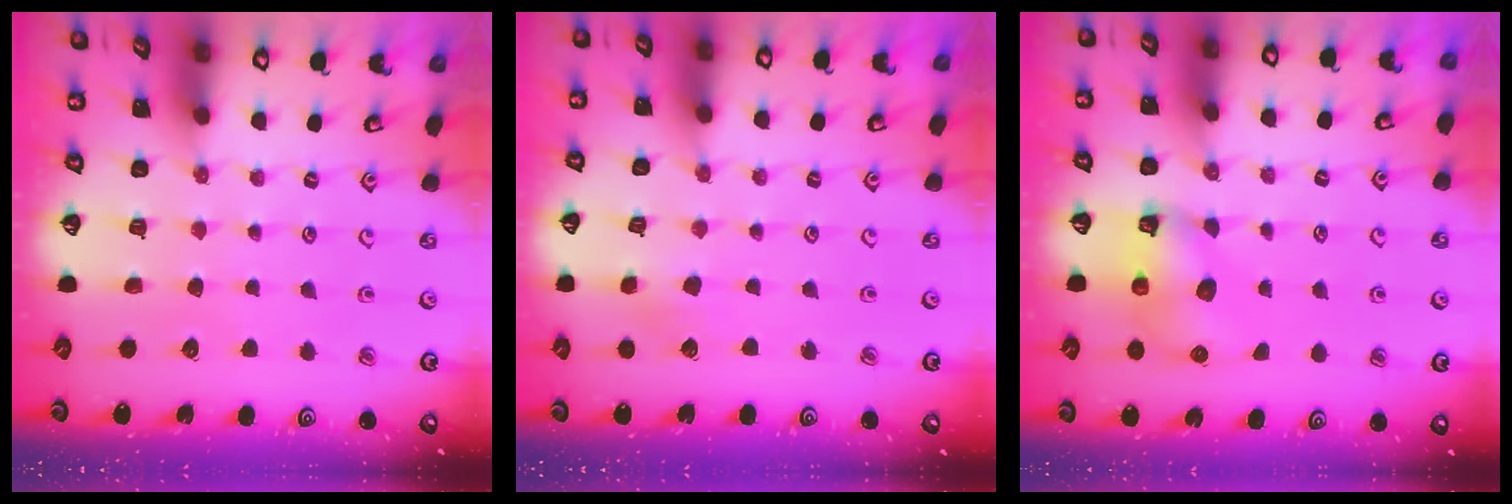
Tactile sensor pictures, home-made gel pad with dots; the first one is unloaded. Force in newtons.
{"total": 2.9, "press": 2.9, "slide": 0.4}
{"total": 8.0, "press": 7.9, "slide": 0.5}